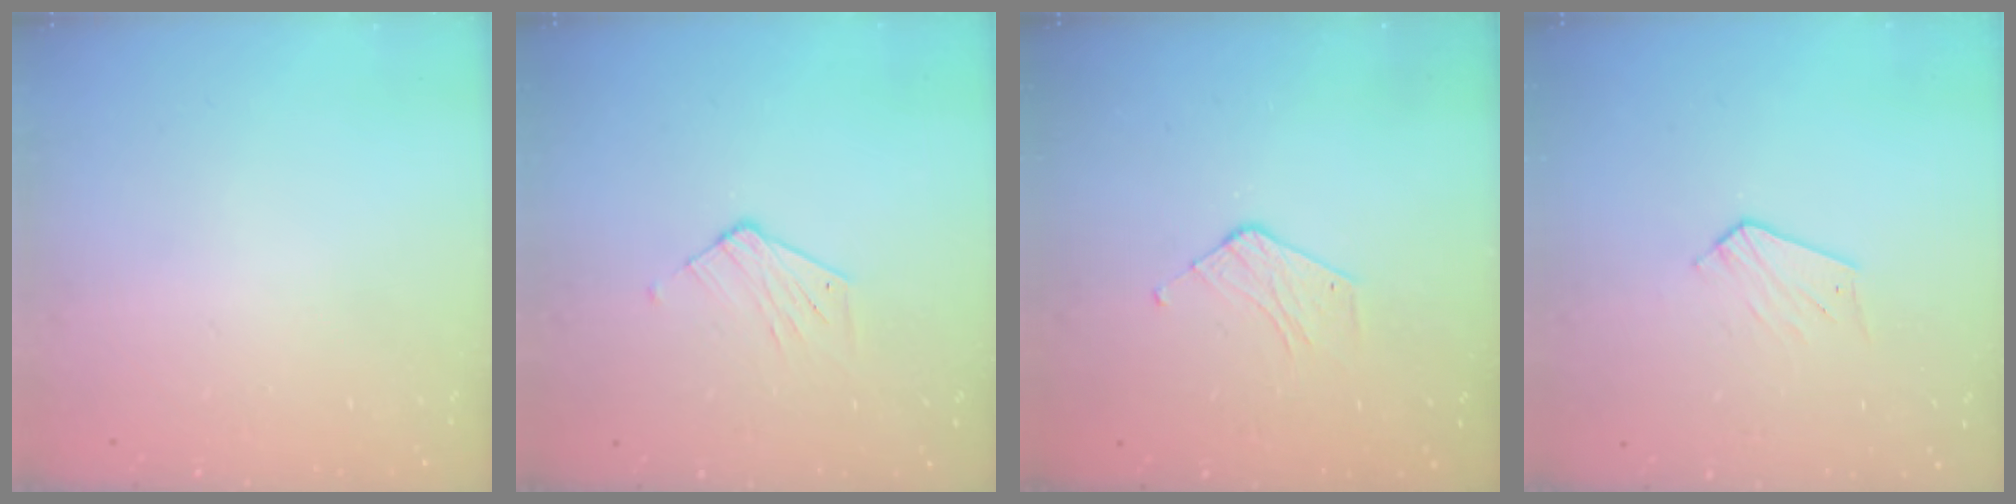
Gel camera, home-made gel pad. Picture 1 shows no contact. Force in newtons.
{"total": 5.6, "press": 5.6, "slide": 0.4}
{"total": 4.4, "press": 4.4, "slide": 0.3}
{"total": 4.2, "press": 4.2, "slide": 0.4}